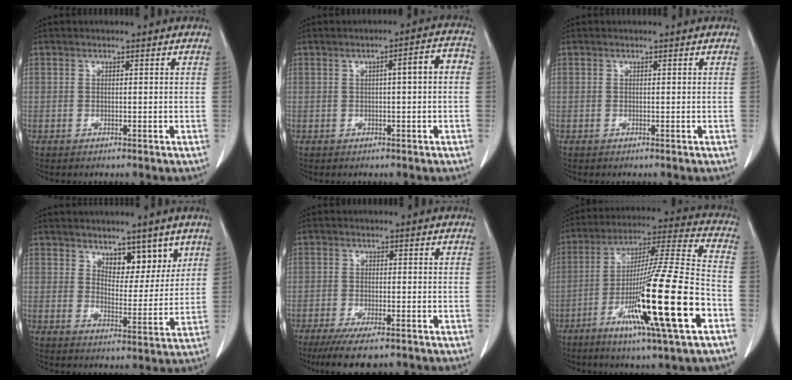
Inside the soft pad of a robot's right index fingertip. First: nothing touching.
{"total": 4.6, "force": [0.2, 0.6, 4.5], "torque": [-0.060, 0.018, 0.000]}
{"total": 0.0}
{"total": 6.7, "force": [4.3, 3.3, 4.0], "torque": [-0.045, -0.006, 0.070]}
{"total": 8.5, "force": [-6.4, 1.8, 5.3], "torque": [-0.080, -0.016, -0.098]}
{"total": 22.6, "force": [-8.5, 0.0, 21.0], "torque": [-0.354, -0.030, -0.151]}